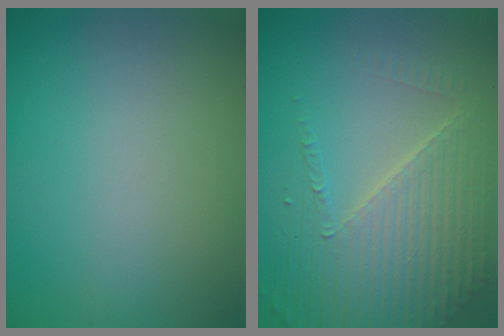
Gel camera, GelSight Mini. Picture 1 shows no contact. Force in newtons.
{"total": 5.8, "press": 4.5, "slide": 3.7}